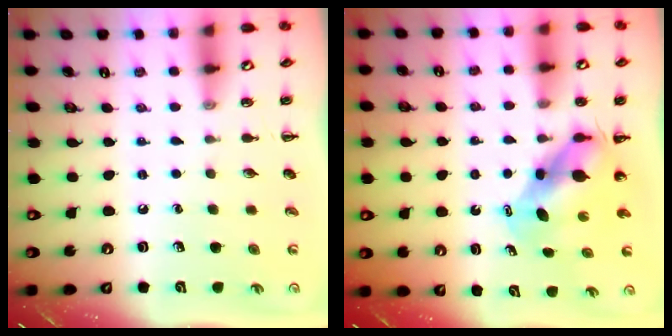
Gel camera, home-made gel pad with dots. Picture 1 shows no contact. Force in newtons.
{"total": 6.3, "press": 6.2, "slide": 1.3}